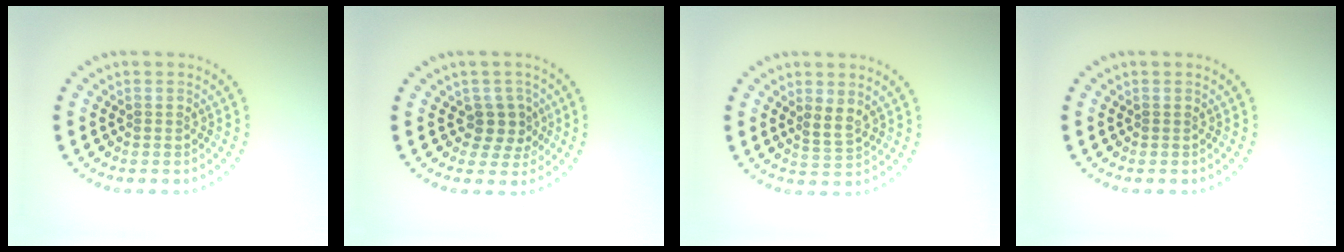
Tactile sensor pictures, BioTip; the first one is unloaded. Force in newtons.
{"total": 2.4, "press": 2.0, "slide": 1.4}
{"total": 1.7, "press": 1.3, "slide": 1.1}
{"total": 0.0}